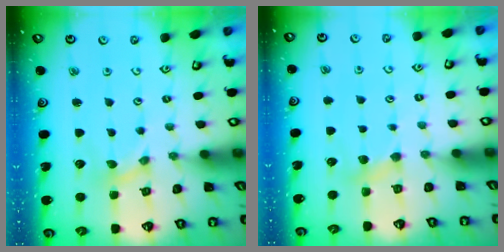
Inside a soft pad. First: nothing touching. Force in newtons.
{"total": 3.9, "press": 3.9, "slide": 0.5}